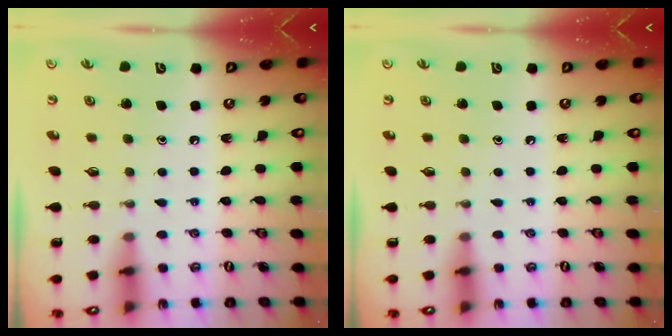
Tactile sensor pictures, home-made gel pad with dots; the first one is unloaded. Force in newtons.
{"total": 0.0}